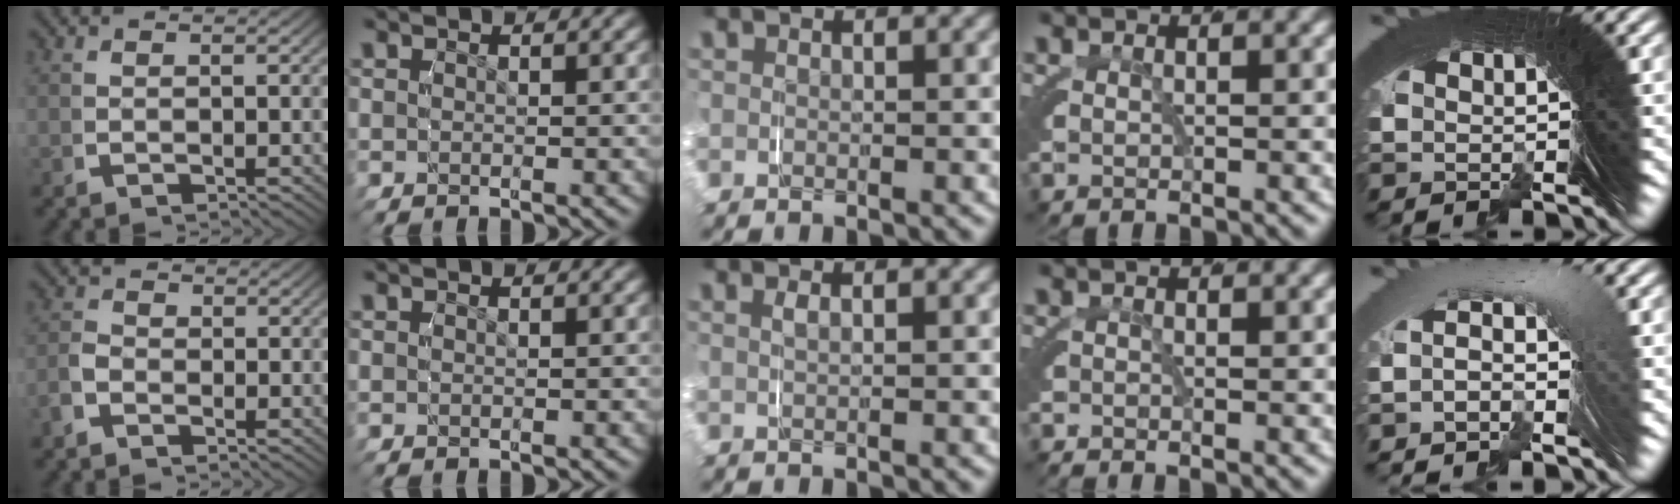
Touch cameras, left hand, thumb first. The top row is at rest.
{"thumb": {"total": 2.1, "force": [-0.8, 1.6, 1.0], "torque": [-0.017, -0.001, -0.022]}, "middle": {"total": 0.6, "force": [0.4, -0.2, 0.5], "torque": [-0.009, 0.002, 0.007]}, "ring": {"total": 0.8, "force": [-0.7, -0.1, -0.3], "torque": [0.019, 0.005, -0.020]}, "little": {"total": 3.7, "force": [0.2, 1.7, 3.3], "torque": [-0.037, 0.028, -0.013]}}